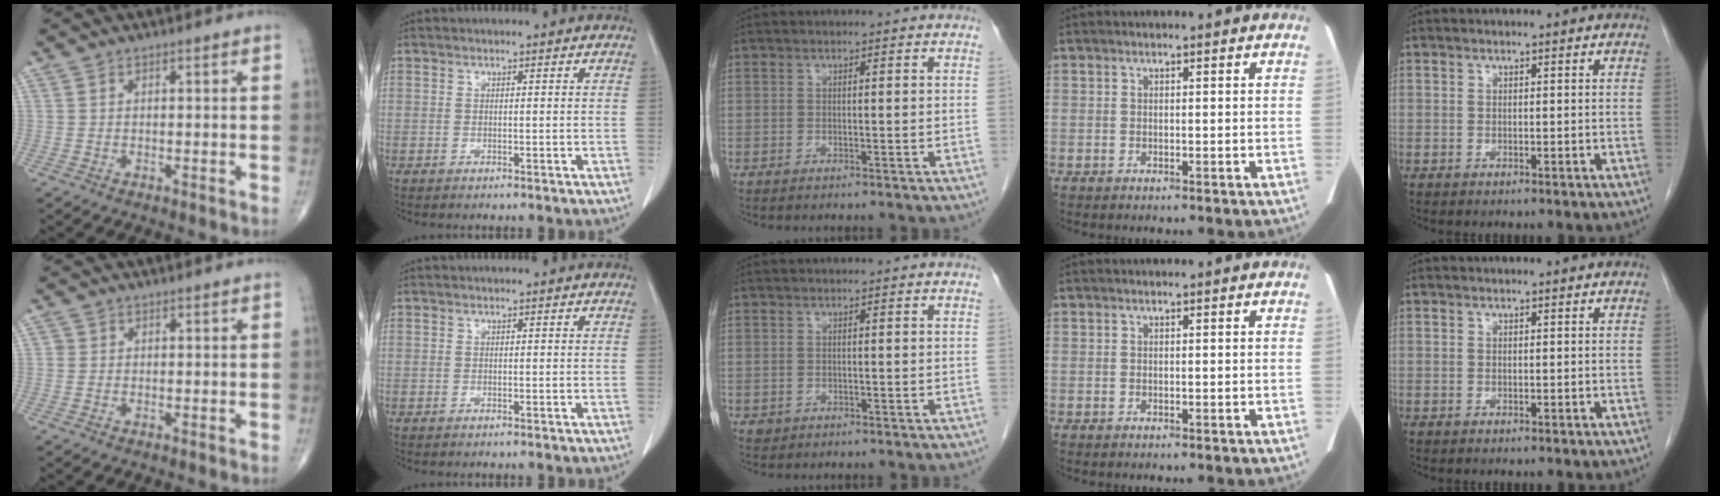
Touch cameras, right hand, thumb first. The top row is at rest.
{"thumb": {"total": 0.7, "force": [0.0, 0.6, 0.1], "torque": [0.003, 0.003, -0.001]}, "middle": {"total": 0.7, "force": [-0.2, 0.6, 0.1], "torque": [-0.003, 0.003, 0.000]}}